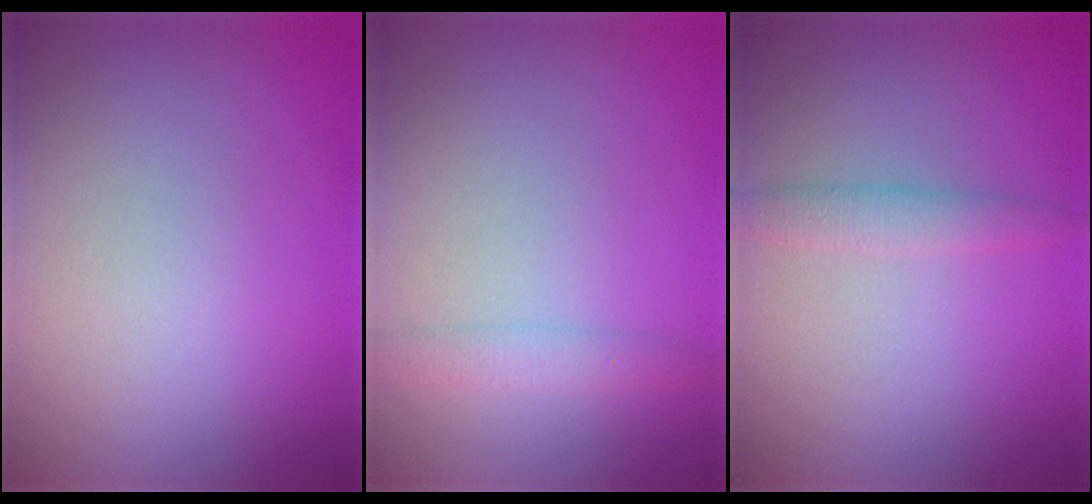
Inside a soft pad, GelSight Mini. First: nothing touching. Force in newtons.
{"total": 1.7, "press": 1.7, "slide": 0.2}
{"total": 1.8, "press": 1.8, "slide": 0.1}